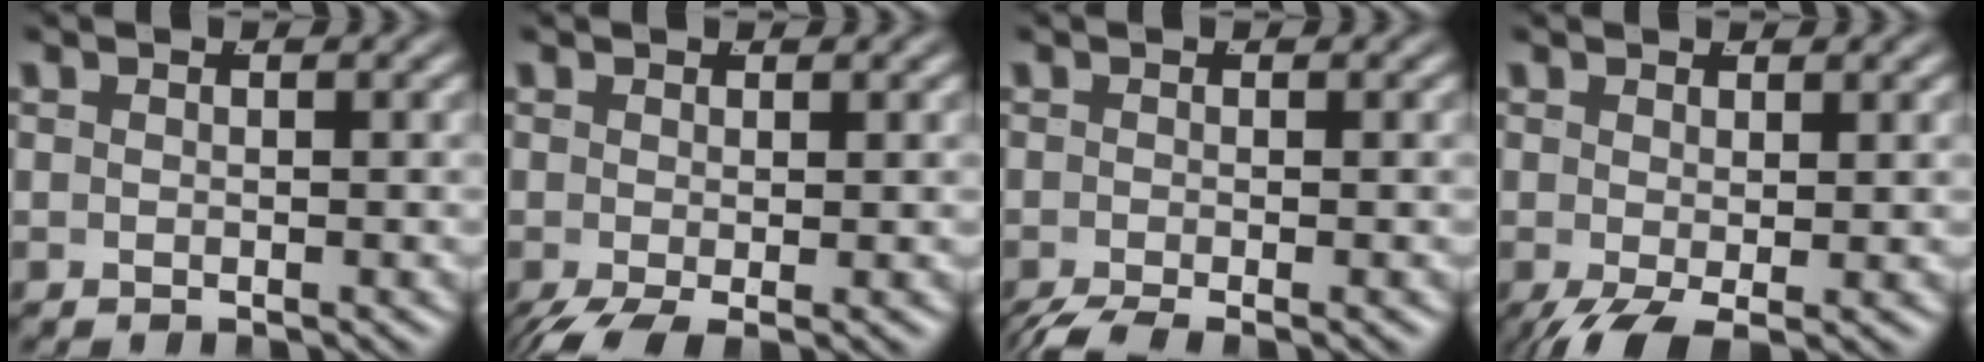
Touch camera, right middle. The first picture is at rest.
{"total": 3.1, "force": [-2.1, 0.9, 2.1], "torque": [-0.035, -0.022, -0.021]}
{"total": 3.1, "force": [-2.6, 0.7, 1.6], "torque": [-0.022, -0.015, -0.033]}
{"total": 2.6, "force": [-1.4, 0.5, 2.1], "torque": [-0.031, -0.023, -0.009]}